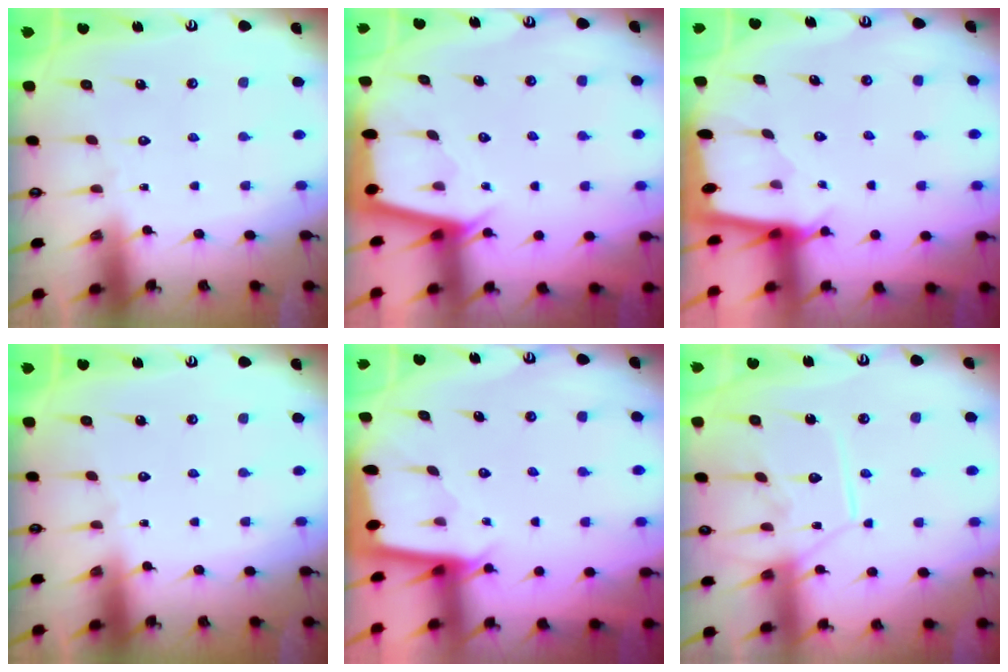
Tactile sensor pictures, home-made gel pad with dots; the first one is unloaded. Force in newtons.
{"total": 2.8, "press": 2.8, "slide": 0.4}
{"total": 1.7, "press": 1.7, "slide": 0.2}
{"total": 0.0}
{"total": 1.7, "press": 1.7, "slide": 0.1}
{"total": 11.4, "press": 11.3, "slide": 1.2}